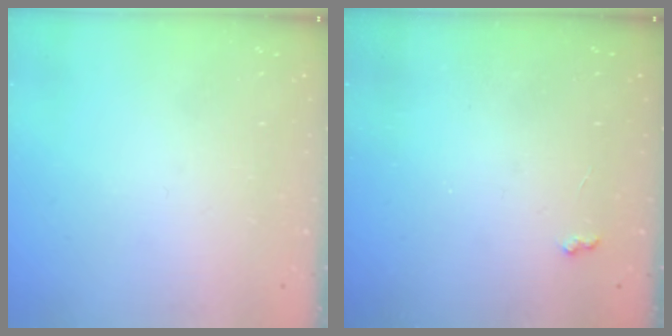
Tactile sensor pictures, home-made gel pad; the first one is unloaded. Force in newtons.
{"total": 3.6, "press": 3.6, "slide": 0.6}